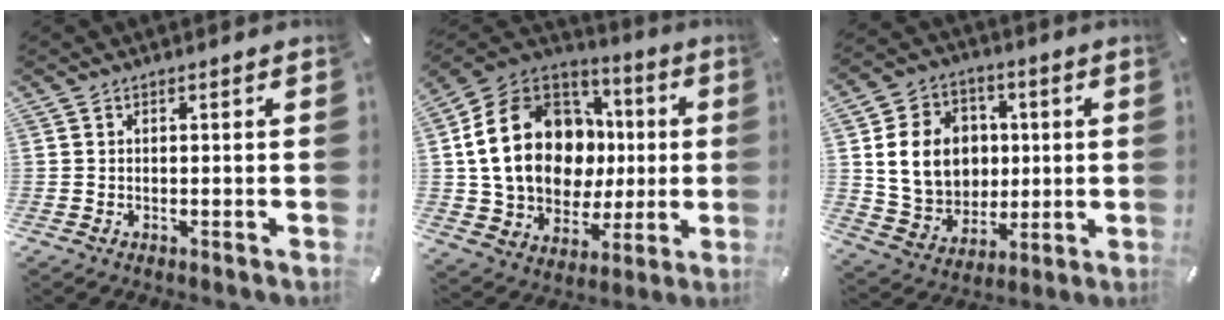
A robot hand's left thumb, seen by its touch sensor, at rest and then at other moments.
{"total": 22.4, "force": [2.5, 17.4, 13.9], "torque": [-0.268, -0.004, 0.060]}
{"total": 14.6, "force": [1.8, 12.9, 6.6], "torque": [-0.132, 0.011, 0.042]}